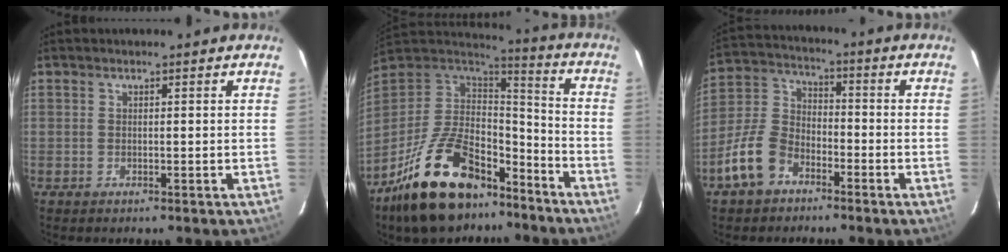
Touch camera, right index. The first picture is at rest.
{"total": 25.9, "force": [-17.2, 12.3, 14.8], "torque": [-0.295, 0.006, -0.268]}
{"total": 10.4, "force": [-6.3, 6.5, 5.2], "torque": [-0.120, 0.024, -0.119]}